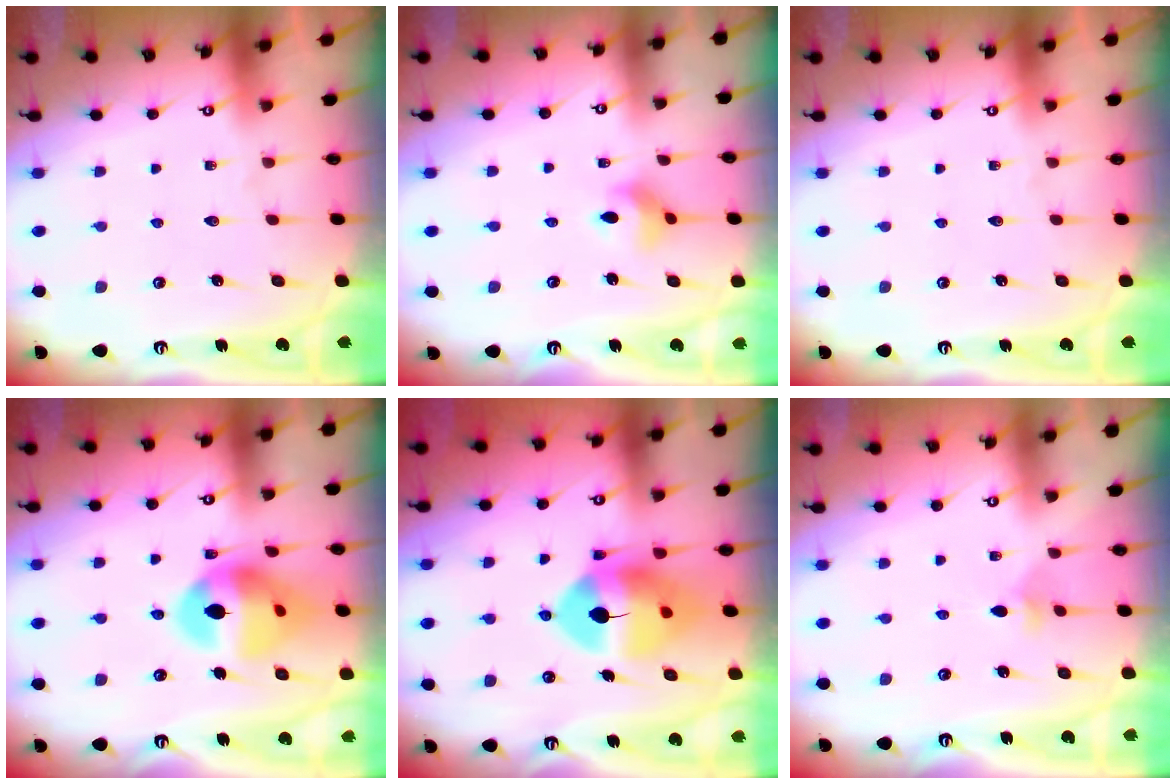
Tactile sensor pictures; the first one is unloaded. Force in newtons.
{"total": 6.3, "press": 6.1, "slide": 1.5}
{"total": 0.0}
{"total": 14.3, "press": 13.4, "slide": 5.1}
{"total": 13.1, "press": 12.9, "slide": 2.1}
{"total": 3.3, "press": 3.2, "slide": 0.6}